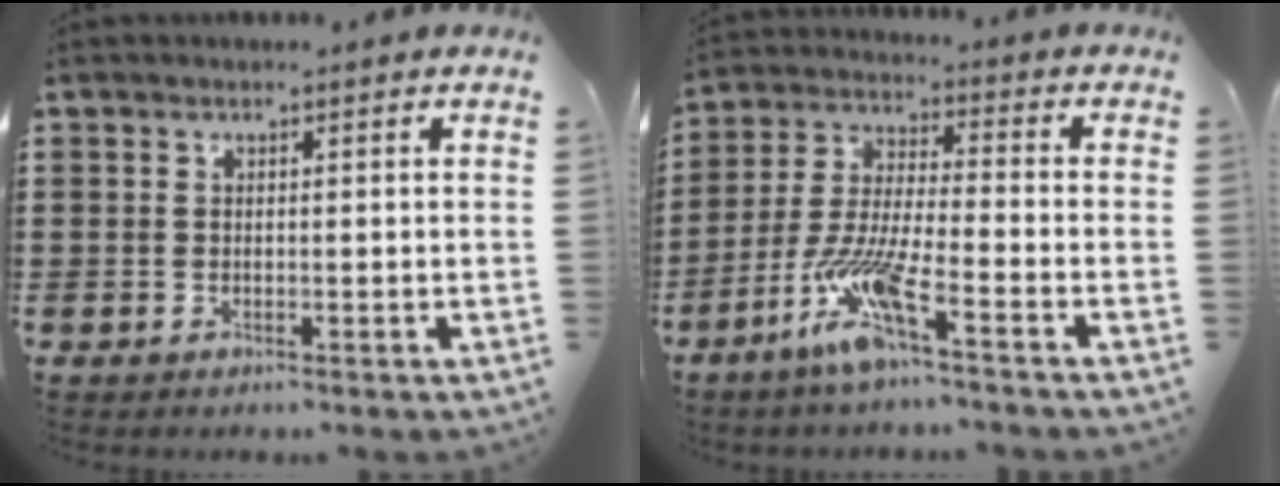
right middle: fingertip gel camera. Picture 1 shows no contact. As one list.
[{"total": 9.7, "force": [-6.1, 1.1, 7.4], "torque": [-0.174, -0.016, -0.123]}]